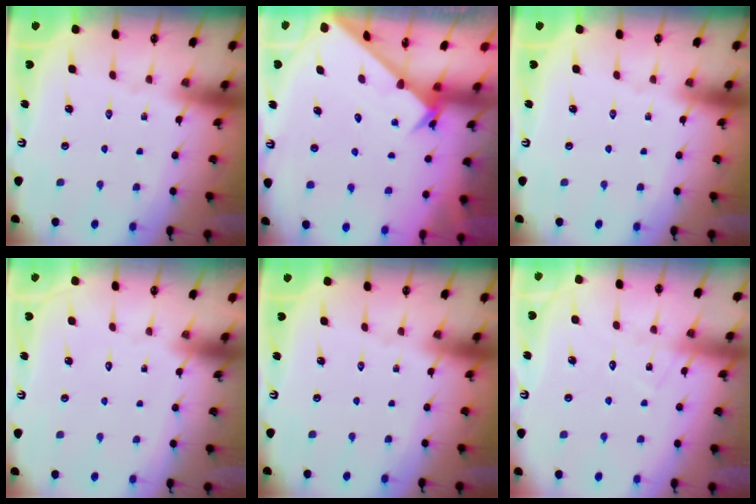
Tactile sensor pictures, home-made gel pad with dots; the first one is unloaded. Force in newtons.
{"total": 2.6, "press": 2.6, "slide": 0.2}
{"total": 0.0}
{"total": 1.6, "press": 1.6, "slide": 0.1}
{"total": 0.0}
{"total": 8.4, "press": 8.4, "slide": 0.5}